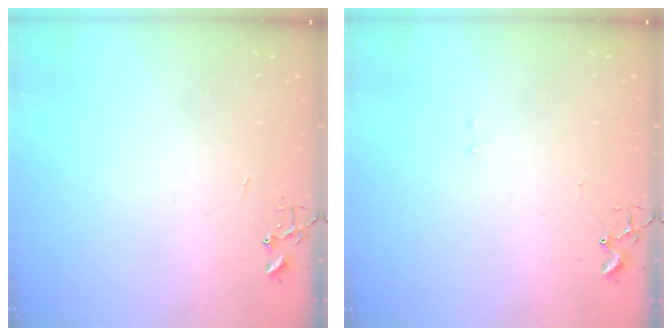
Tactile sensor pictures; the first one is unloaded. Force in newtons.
{"total": 6.8, "press": 6.8, "slide": 0.6}